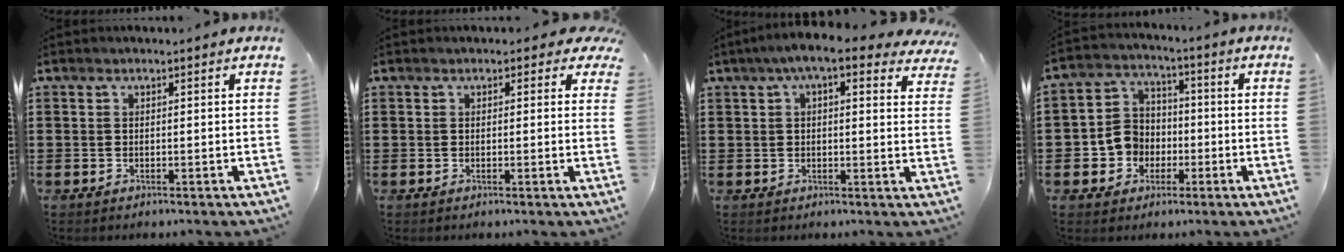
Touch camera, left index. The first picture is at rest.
{"total": 1.1, "force": [0.5, 0.7, 0.6], "torque": [-0.007, 0.004, 0.007]}
{"total": 6.4, "force": [4.1, 1.2, 4.7], "torque": [-0.100, 0.001, 0.071]}
{"total": 6.6, "force": [-1.4, 6.1, 1.9], "torque": [-0.067, 0.016, -0.027]}